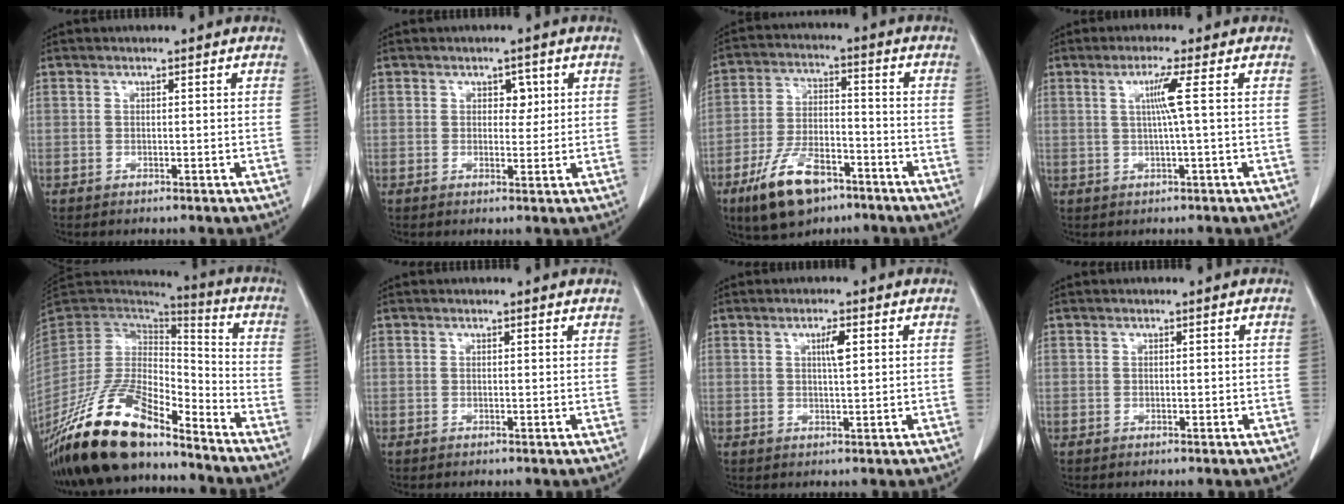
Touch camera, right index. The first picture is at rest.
{"total": 2.2, "force": [0.8, 1.4, 1.4], "torque": [-0.013, 0.002, 0.010]}
{"total": 11.8, "force": [-7.4, 5.1, 7.7], "torque": [-0.155, -0.004, -0.132]}
{"total": 3.7, "force": [0.6, -1.2, 3.4], "torque": [-0.070, 0.001, 0.013]}
{"total": 21.1, "force": [-16.4, 6.3, 11.6], "torque": [-0.249, -0.013, -0.306]}
{"total": 0.9, "force": [0.8, 0.2, 0.2], "torque": [-0.011, 0.000, 0.006]}
{"total": 2.6, "force": [0.9, 0.3, 2.4], "torque": [-0.042, -0.001, 0.014]}
{"total": 0.0}